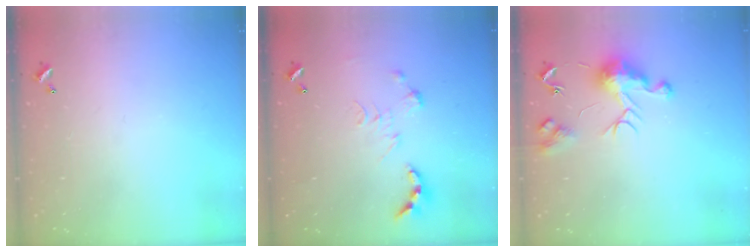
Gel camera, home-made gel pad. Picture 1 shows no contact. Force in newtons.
{"total": 0.0}
{"total": 9.6, "press": 9.5, "slide": 0.9}